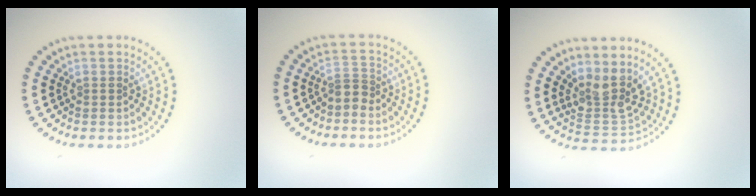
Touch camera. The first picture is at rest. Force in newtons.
{"total": 1.5, "press": 1.0, "slide": 1.1}
{"total": 3.8, "press": 3.1, "slide": 2.1}